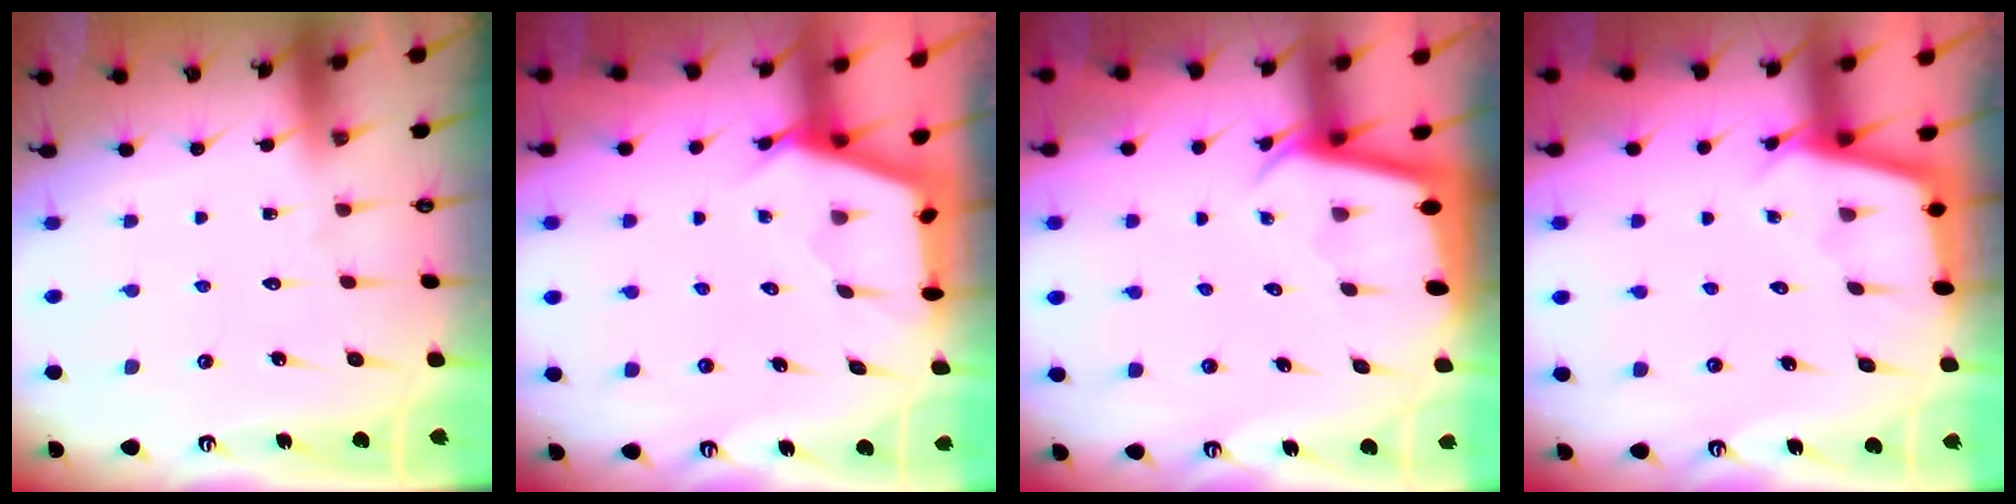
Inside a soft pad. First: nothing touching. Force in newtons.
{"total": 2.6, "press": 2.6, "slide": 0.3}
{"total": 2.0, "press": 2.0, "slide": 0.0}
{"total": 2.7, "press": 2.7, "slide": 0.3}